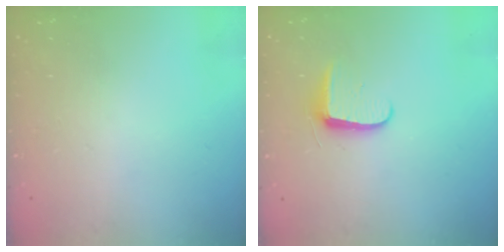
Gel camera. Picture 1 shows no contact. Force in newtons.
{"total": 7.1, "press": 7.0, "slide": 0.9}